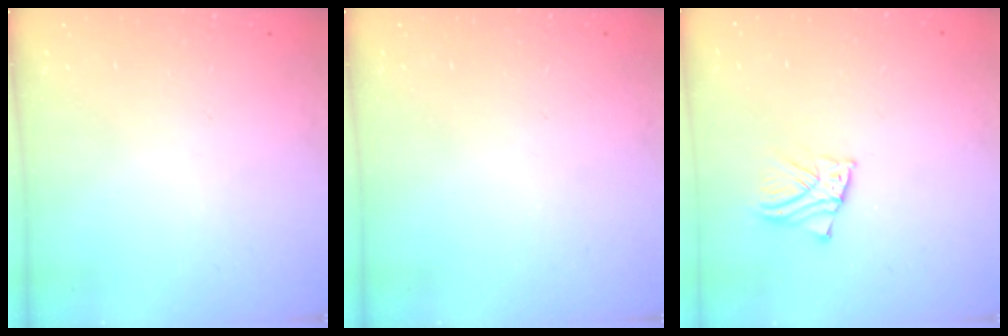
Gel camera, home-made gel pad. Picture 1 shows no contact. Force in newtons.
{"total": 0.0}
{"total": 2.6, "press": 2.6, "slide": 0.1}